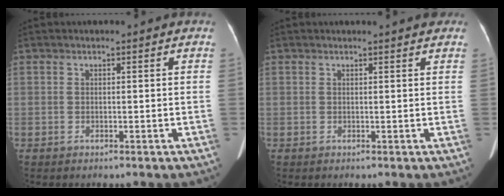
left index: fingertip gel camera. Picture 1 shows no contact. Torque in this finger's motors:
{"motor_torque": [0.55, -0.93, -0.01, 0.00]}